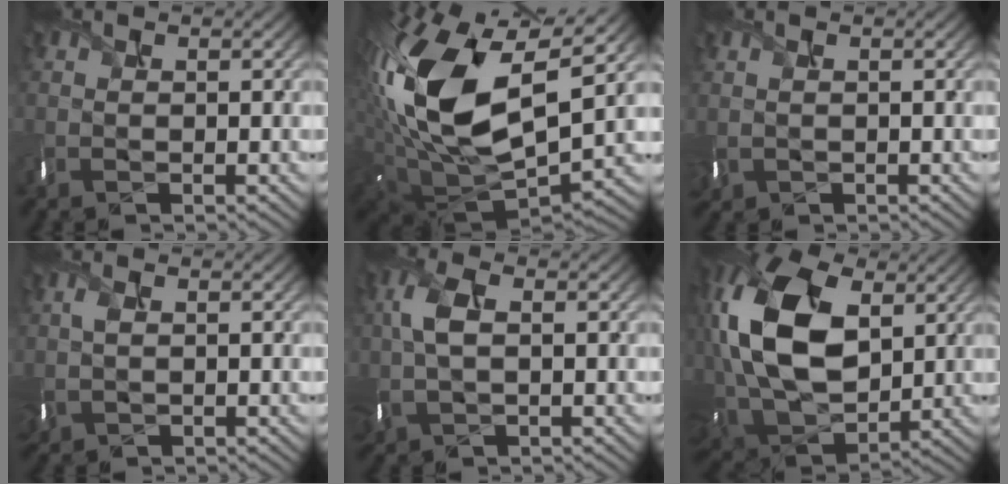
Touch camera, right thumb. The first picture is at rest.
{"total": 18.4, "force": [3.6, 10.1, 14.9], "torque": [-0.343, -0.019, 0.080]}
{"total": 1.4, "force": [0.2, 0.7, 1.2], "torque": [-0.035, 0.000, 0.014]}
{"total": 2.2, "force": [0.2, 1.3, 1.7], "torque": [-0.063, -0.003, 0.012]}
{"total": 5.2, "force": [0.5, 3.0, 4.2], "torque": [-0.118, 0.002, 0.013]}
{"total": 17.9, "force": [4.0, 11.7, 13.0], "torque": [-0.321, 0.016, 0.080]}